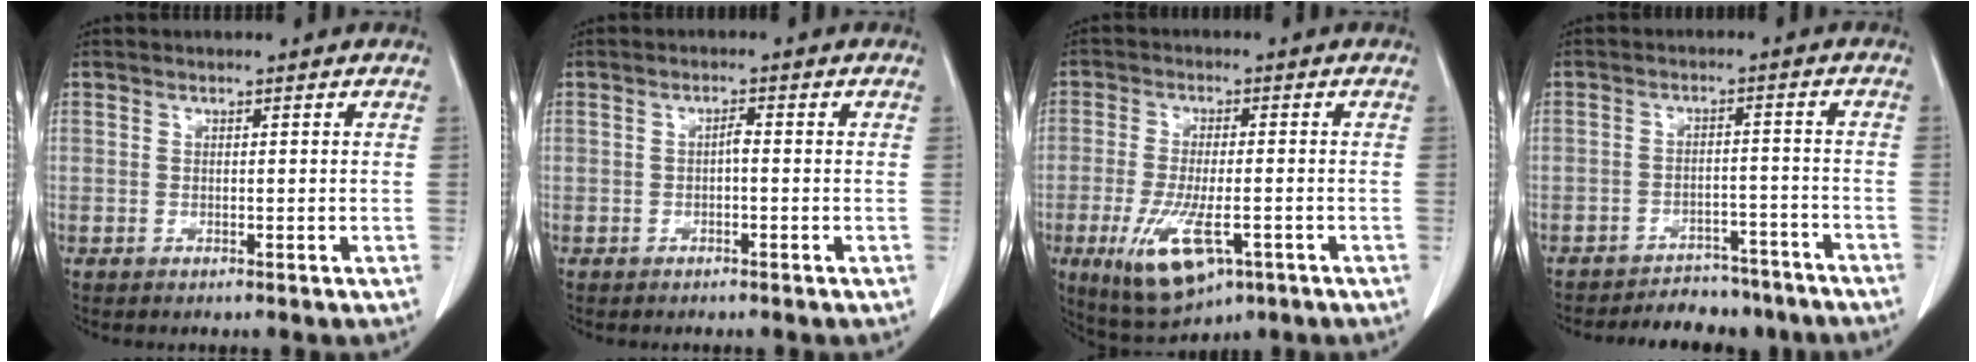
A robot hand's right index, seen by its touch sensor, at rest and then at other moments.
{"total": 1.2, "force": [-0.3, 0.3, 1.1], "torque": [-0.019, 0.004, -0.005]}
{"total": 10.7, "force": [-4.3, 3.6, 9.1], "torque": [-0.175, -0.023, -0.061]}
{"total": 11.6, "force": [-10.5, 4.3, 2.5], "torque": [-0.028, 0.009, -0.126]}